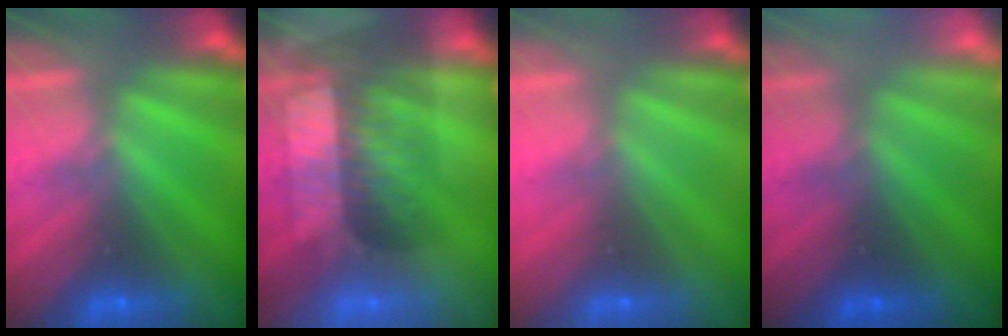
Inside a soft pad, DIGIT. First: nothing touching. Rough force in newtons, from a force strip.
{"total": 3.3}
{"total": 2.8}
{"total": 2.0}